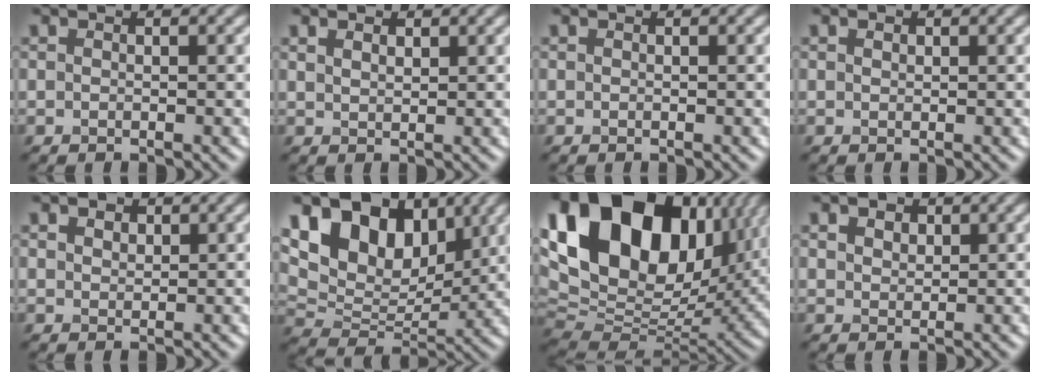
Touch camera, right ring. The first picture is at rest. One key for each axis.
{"total": 1.3, "fx": 1.0, "fy": 0.6, "fz": 0.6, "tx": -0.014, "ty": 0.000, "tz": 0.021}
{"total": 0.0}
{"total": 0.5, "fx": 0.3, "fy": 0.4, "fz": 0.2, "tx": -0.005, "ty": 0.001, "tz": 0.005}
{"total": 2.1, "fx": 1.3, "fy": 1.3, "fz": 1.0, "tx": -0.015, "ty": 0.010, "tz": 0.008}
{"total": 12.6, "fx": 5.9, "fy": 7.8, "fz": 7.8, "tx": -0.146, "ty": 0.020, "tz": 0.091}
{"total": 21.4, "fx": 8.8, "fy": 13.5, "fz": 14.1, "tx": -0.295, "ty": 0.047, "tz": 0.163}
{"total": 3.1, "fx": 1.9, "fy": 1.9, "fz": 1.6, "tx": -0.029, "ty": 0.016, "tz": 0.015}